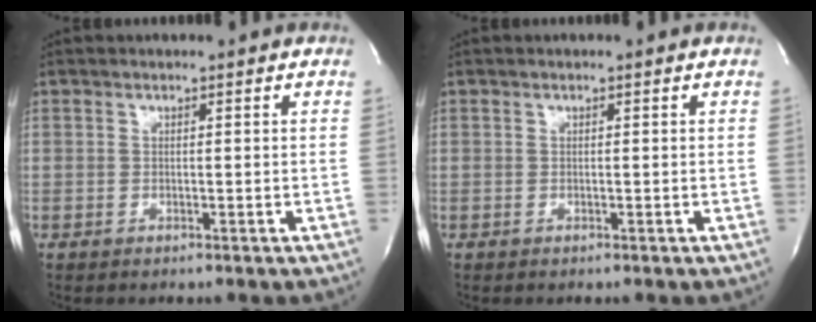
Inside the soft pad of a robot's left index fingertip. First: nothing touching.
{"total": 0.0}